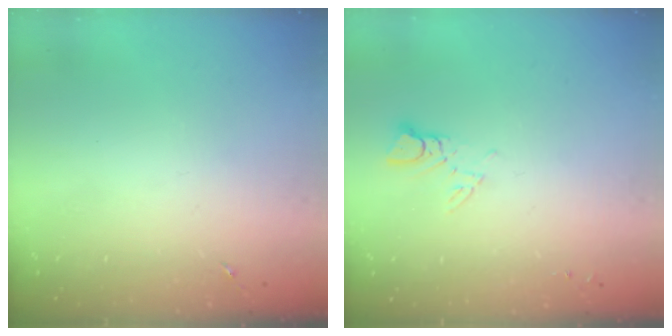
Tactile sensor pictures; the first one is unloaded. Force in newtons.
{"total": 4.5, "press": 4.5, "slide": 0.5}